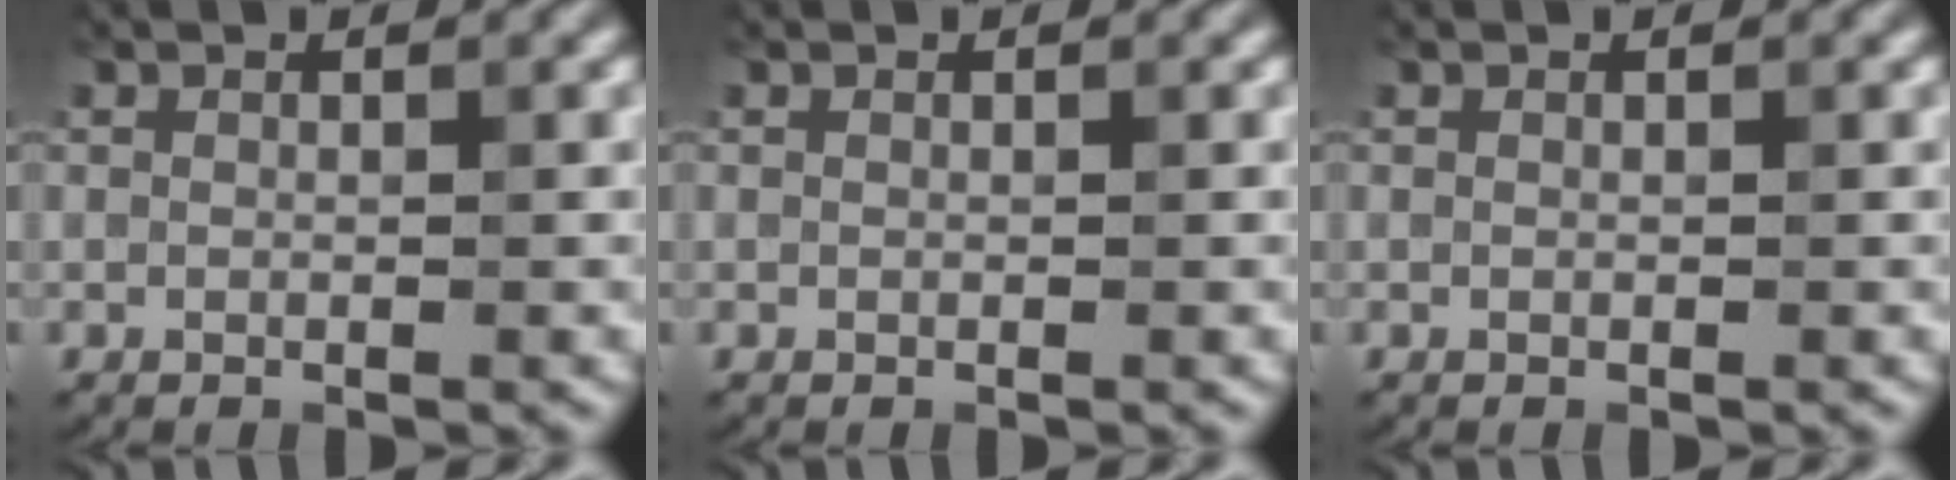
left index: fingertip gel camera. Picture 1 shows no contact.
{"total": 0.0}
{"total": 0.0}